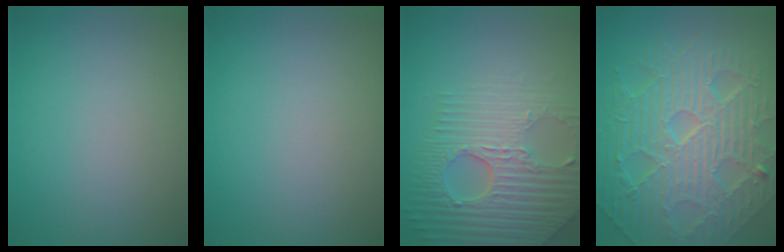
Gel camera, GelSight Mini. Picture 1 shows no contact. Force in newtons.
{"total": 0.0}
{"total": 8.1, "press": 5.7, "slide": 5.7}
{"total": 11.5, "press": 7.6, "slide": 8.7}